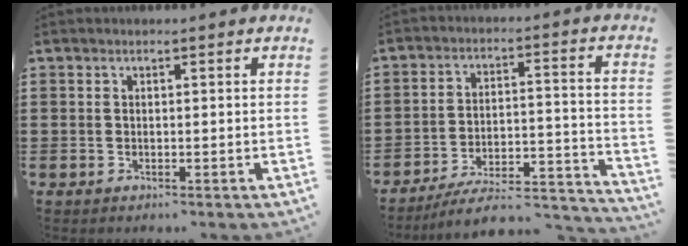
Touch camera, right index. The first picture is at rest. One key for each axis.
{"total": 7.5, "fx": -6.6, "fy": 1.4, "fz": 3.3, "tx": -0.050, "ty": 0.008, "tz": -0.128}